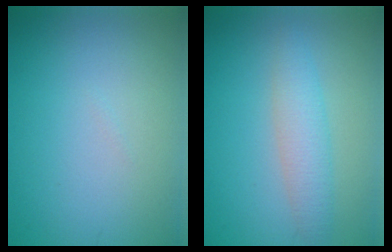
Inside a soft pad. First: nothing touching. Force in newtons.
{"total": 3.0, "press": 3.0, "slide": 0.1}